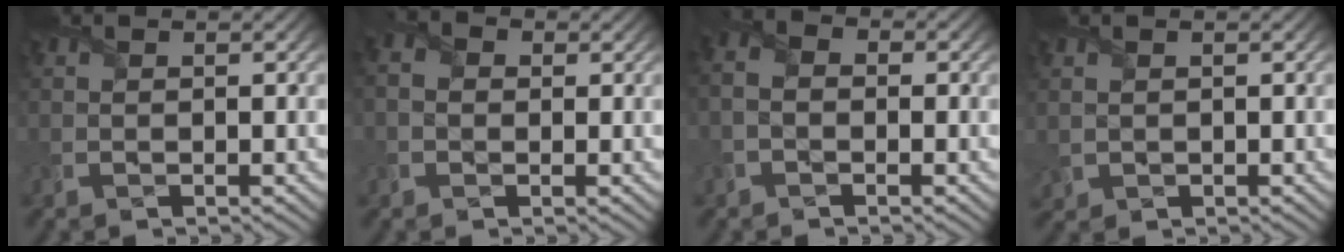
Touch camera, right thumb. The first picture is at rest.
{"total": 2.3, "force": [-0.1, 2.0, 1.1], "torque": [-0.031, 0.004, -0.008]}
{"total": 3.3, "force": [-0.6, 2.5, 2.0], "torque": [-0.042, 0.011, -0.021]}
{"total": 1.1, "force": [0.5, 0.9, 0.3], "torque": [-0.017, -0.004, 0.012]}